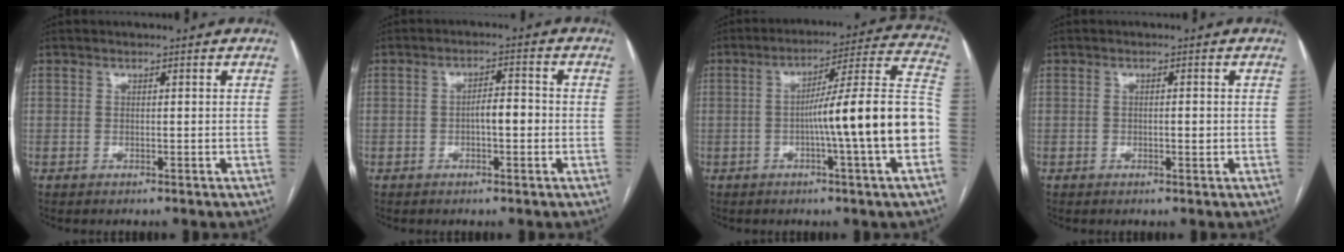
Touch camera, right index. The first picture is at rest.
{"total": 3.8, "force": [-0.6, 1.3, 3.5], "torque": [-0.056, 0.010, -0.010]}
{"total": 17.4, "force": [-3.3, -0.8, 17.1], "torque": [-0.239, 0.019, -0.057]}
{"total": 1.4, "force": [-0.2, 0.6, 1.3], "torque": [-0.024, 0.002, -0.002]}